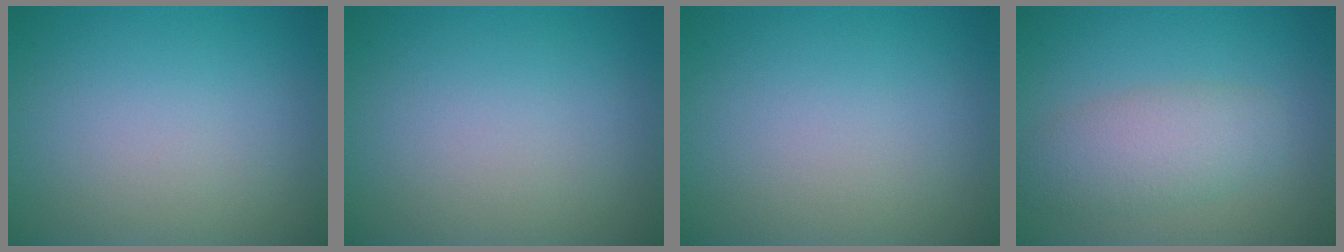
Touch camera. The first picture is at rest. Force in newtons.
{"total": 0.0}
{"total": 0.0}
{"total": 3.9, "press": 3.9, "slide": 0.1}